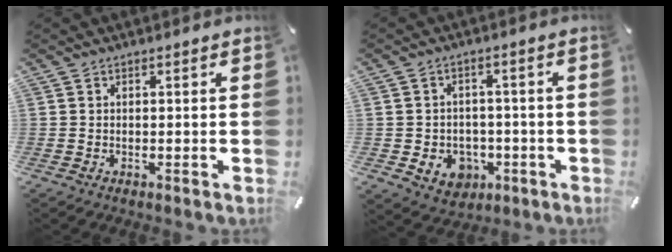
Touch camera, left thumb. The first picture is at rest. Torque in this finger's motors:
{"motor_torque": [-0.02, 0.14, 0.32, 0.38, 0.02]}